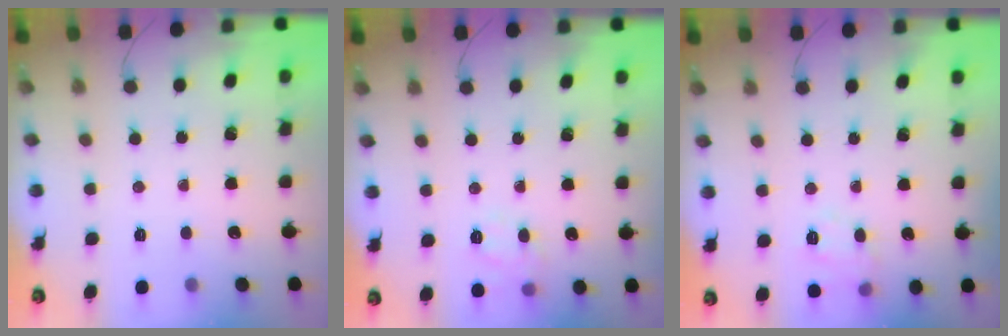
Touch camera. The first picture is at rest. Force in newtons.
{"total": 8.3, "press": 8.2, "slide": 1.4}
{"total": 6.0, "press": 5.9, "slide": 1.0}